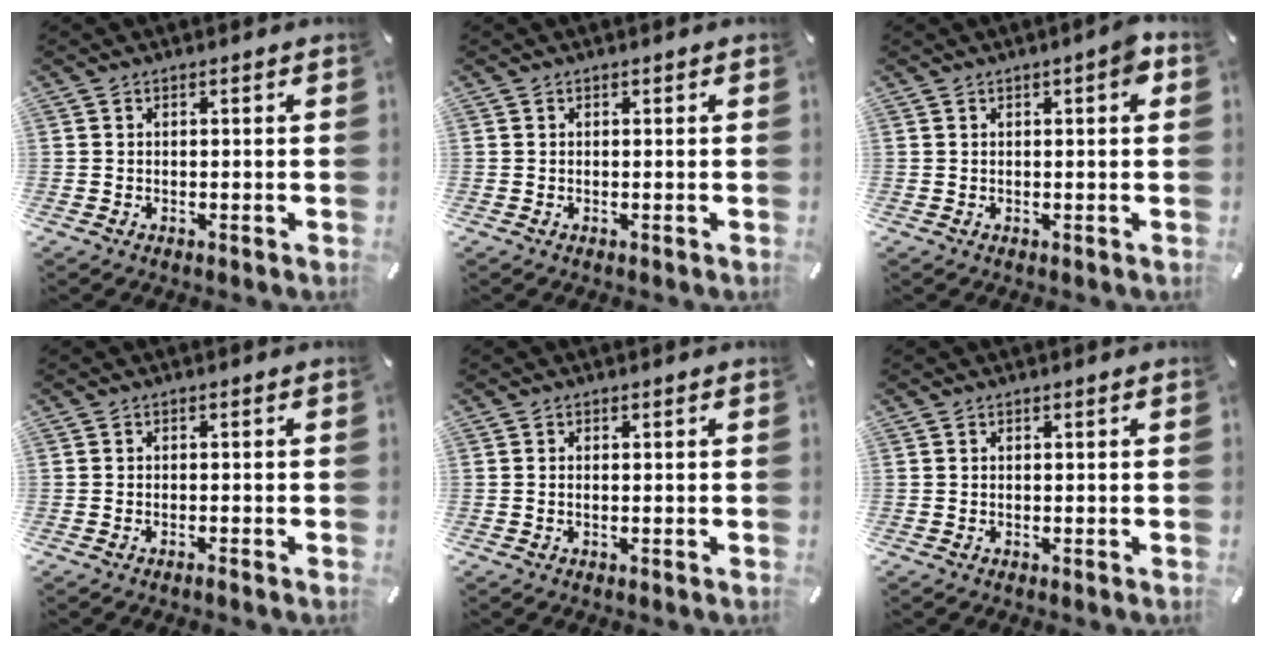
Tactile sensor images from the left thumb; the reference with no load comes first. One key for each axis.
{"total": 0.0}
{"total": 3.5, "fx": 0.9, "fy": 0.8, "fz": 3.3, "tx": -0.048, "ty": -0.001, "tz": 0.010}
{"total": 1.3, "fx": -0.9, "fy": 0.1, "fz": 0.9, "tx": -0.015, "ty": -0.001, "tz": -0.016}
{"total": 0.8, "fx": -0.1, "fy": 0.2, "fz": 0.7, "tx": -0.014, "ty": -0.002, "tz": -0.001}
{"total": 0.0}